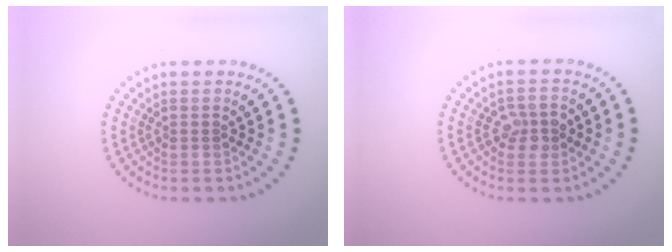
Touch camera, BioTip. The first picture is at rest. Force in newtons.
{"total": 2.5, "press": 2.5, "slide": 0.4}